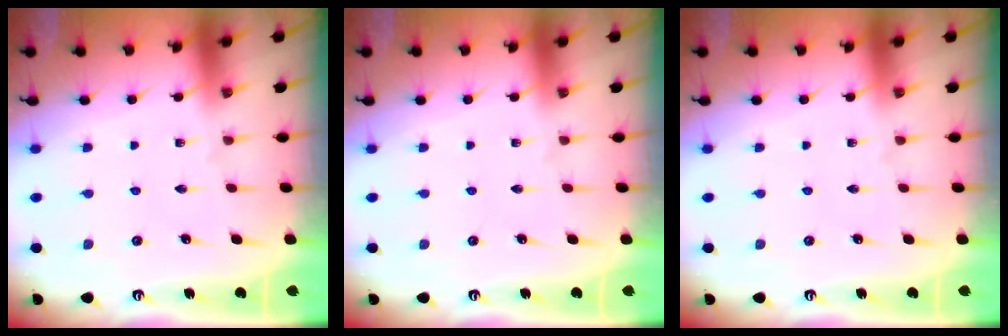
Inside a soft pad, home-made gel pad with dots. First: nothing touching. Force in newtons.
{"total": 0.0}
{"total": 0.0}